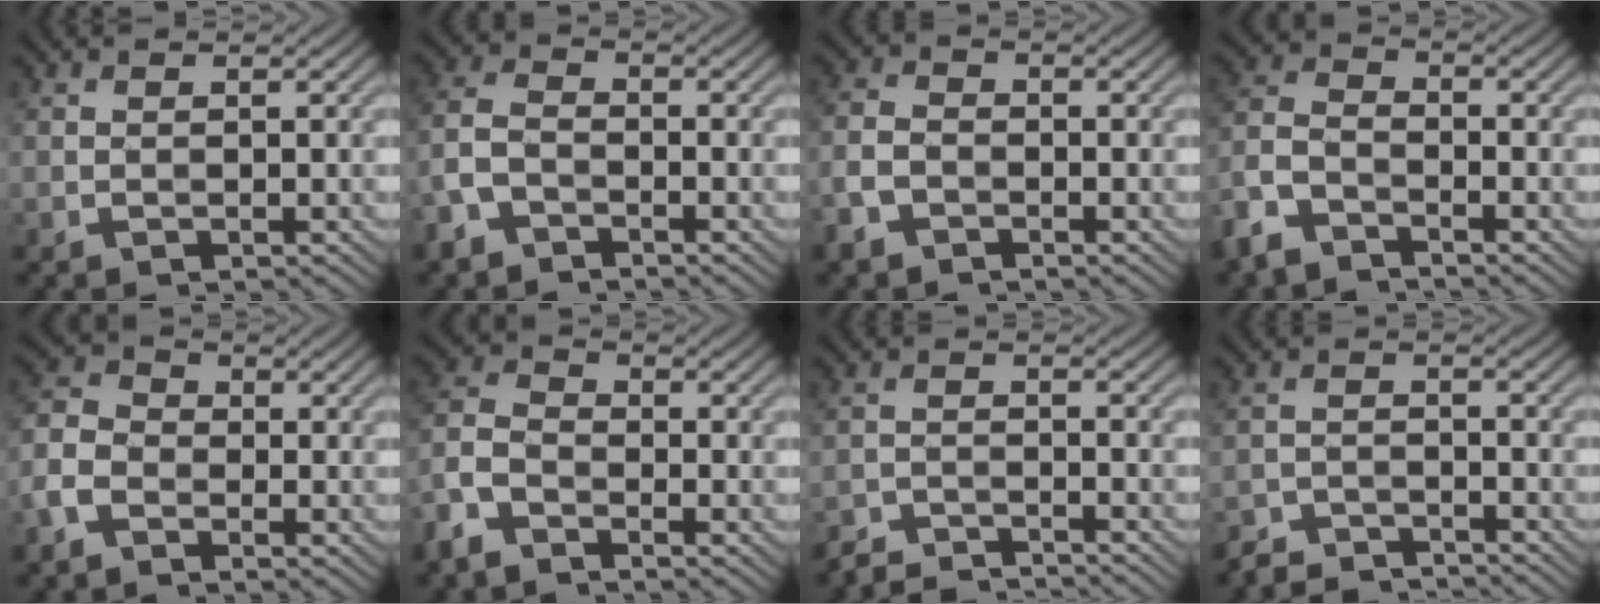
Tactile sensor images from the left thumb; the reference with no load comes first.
{"total": 4.9, "force": [-3.3, 2.6, 2.5], "torque": [-0.060, 0.000, -0.081]}
{"total": 3.8, "force": [-2.4, 2.4, 1.8], "torque": [-0.048, -0.005, -0.061]}
{"total": 6.5, "force": [-4.9, 2.9, 3.2], "torque": [-0.080, -0.004, -0.119]}
{"total": 5.2, "force": [-2.8, 3.5, 2.7], "torque": [-0.077, 0.005, -0.072]}
{"total": 6.0, "force": [-4.1, 3.1, 3.1], "torque": [-0.081, 0.000, -0.101]}
{"total": 4.0, "force": [-4.0, 0.4, 0.7], "torque": [-0.009, -0.001, -0.078]}
{"total": 4.5, "force": [-4.3, 0.9, 0.8], "torque": [-0.012, -0.001, -0.084]}